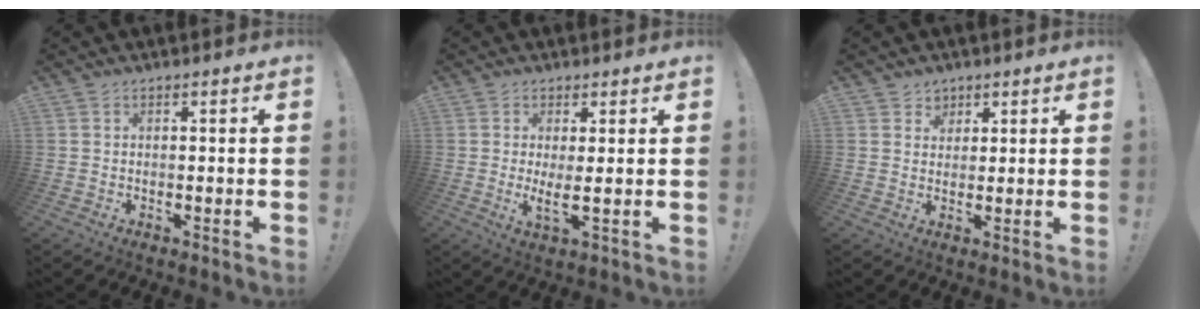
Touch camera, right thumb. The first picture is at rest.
{"total": 4.2, "force": [1.3, 0.0, 4.0], "torque": [-0.058, -0.030, 0.019]}
{"total": 3.5, "force": [2.2, 2.7, 0.1], "torque": [0.002, -0.012, 0.039]}